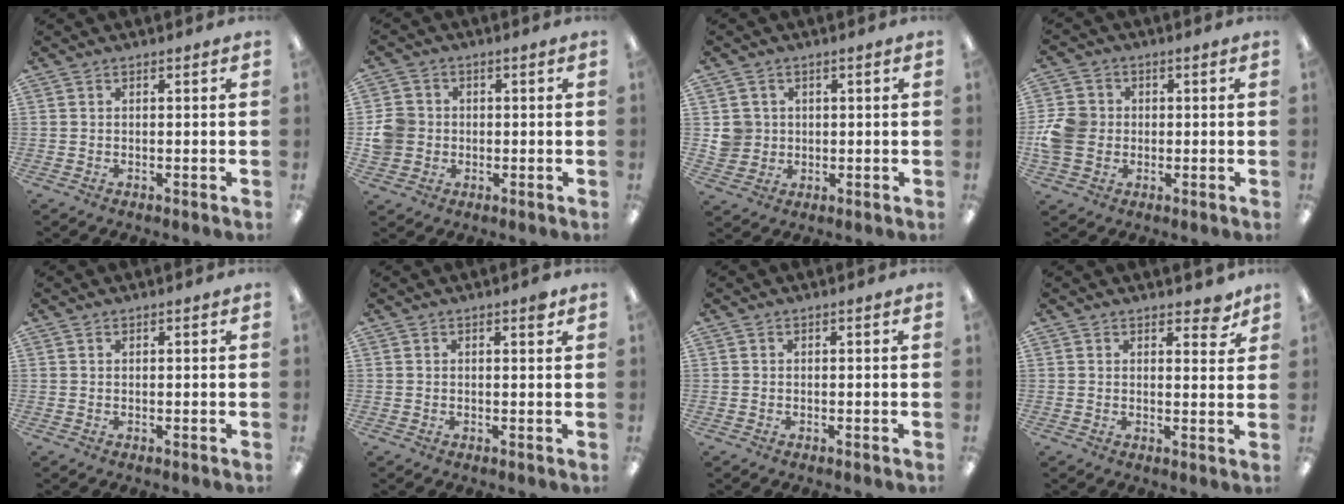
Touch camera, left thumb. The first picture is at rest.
{"total": 6.0, "force": [-0.2, 5.6, 2.0], "torque": [-0.042, 0.014, -0.002]}
{"total": 4.8, "force": [0.8, 4.7, 0.9], "torque": [-0.013, 0.006, 0.015]}
{"total": 8.5, "force": [-0.6, 7.5, 4.0], "torque": [-0.088, 0.019, -0.007]}
{"total": 0.5, "force": [0.4, 0.2, 0.3], "torque": [-0.005, 0.003, 0.006]}
{"total": 1.9, "force": [1.1, 0.5, 1.4], "torque": [-0.015, -0.004, 0.016]}
{"total": 0.0}
{"total": 4.8, "force": [3.6, 2.2, 2.3], "torque": [-0.013, -0.019, 0.058]}